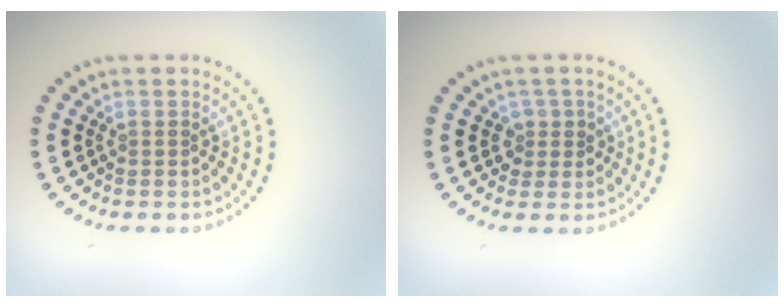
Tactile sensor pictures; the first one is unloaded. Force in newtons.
{"total": 1.3, "press": 1.2, "slide": 0.6}